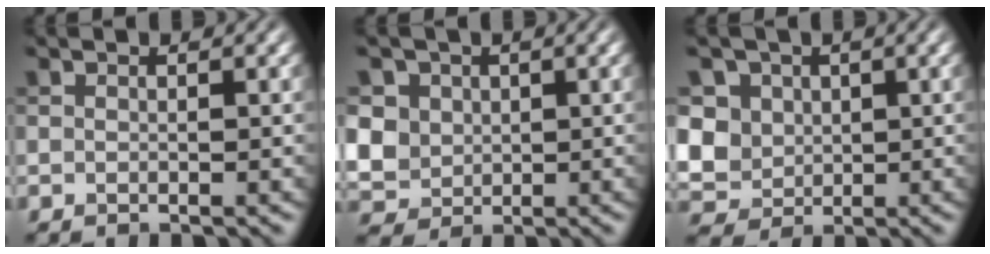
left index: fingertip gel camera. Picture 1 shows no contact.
{"total": 5.3, "force": [1.4, 4.6, 2.2], "torque": [-0.066, 0.011, 0.032]}
{"total": 6.2, "force": [1.2, 5.4, 2.9], "torque": [-0.068, 0.016, 0.019]}